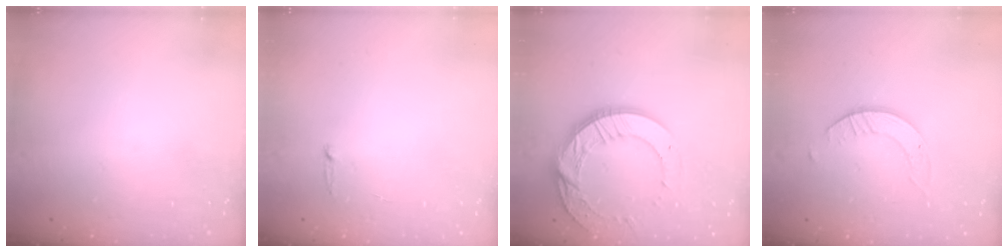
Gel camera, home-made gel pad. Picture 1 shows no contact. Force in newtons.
{"total": 2.5, "press": 2.5, "slide": 0.2}
{"total": 15.8, "press": 15.8, "slide": 1.3}
{"total": 2.9, "press": 2.9, "slide": 0.3}